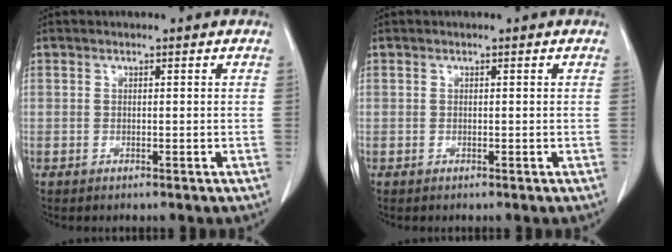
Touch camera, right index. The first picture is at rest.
{"total": 0.0}